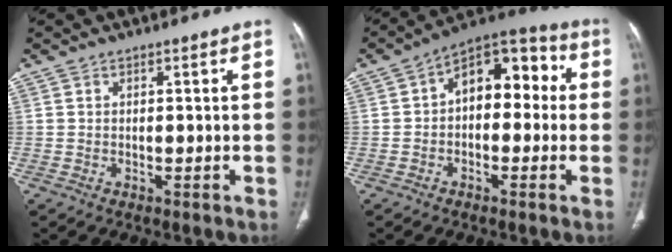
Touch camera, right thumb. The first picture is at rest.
{"total": 12.5, "force": [0.8, 7.9, 9.7], "torque": [-0.094, 0.046, -0.006]}